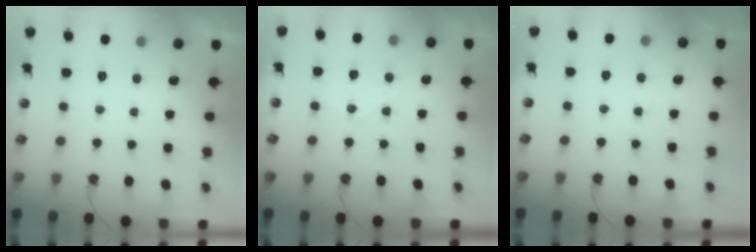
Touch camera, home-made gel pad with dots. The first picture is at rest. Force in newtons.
{"total": 7.6, "press": 7.6, "slide": 0.6}
{"total": 6.1, "press": 6.1, "slide": 0.5}